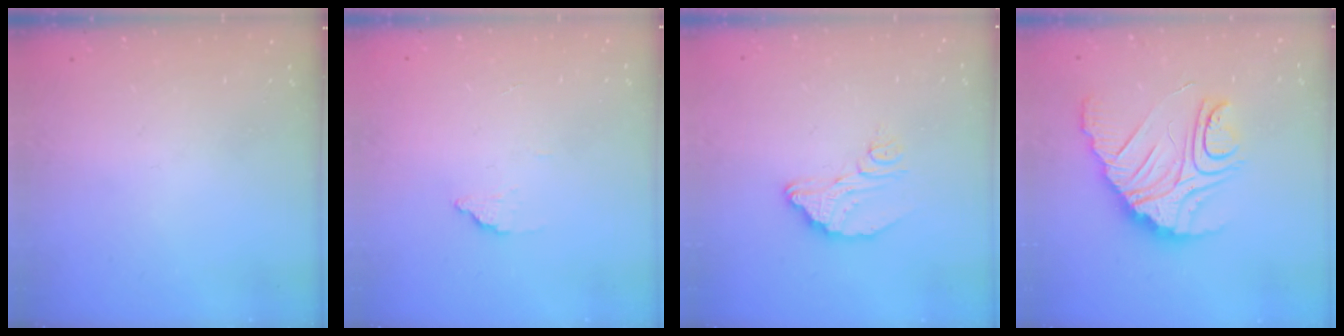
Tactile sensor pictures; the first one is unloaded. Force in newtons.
{"total": 2.2, "press": 2.2, "slide": 0.2}
{"total": 9.4, "press": 9.4, "slide": 0.7}
{"total": 15.3, "press": 15.3, "slide": 1.3}